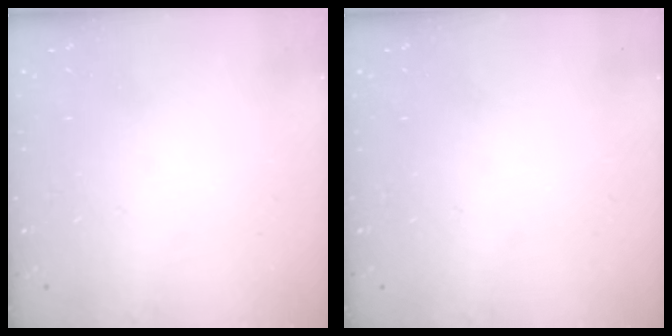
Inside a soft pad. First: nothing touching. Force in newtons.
{"total": 0.0}